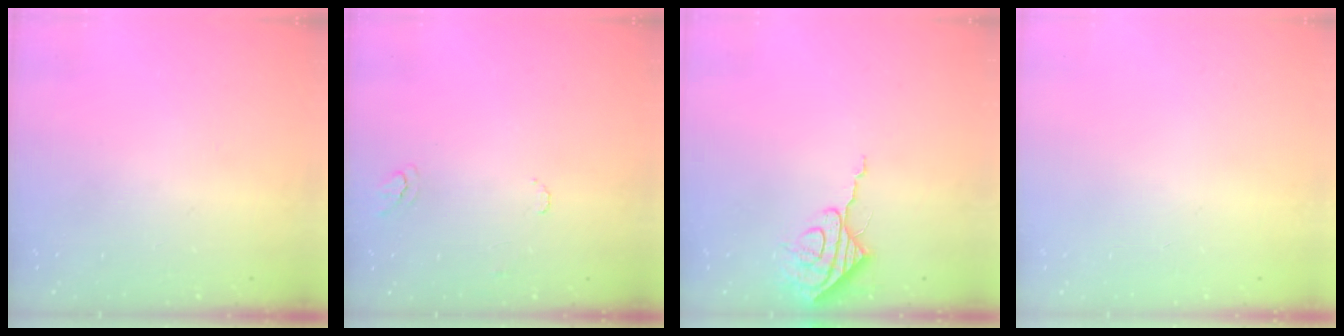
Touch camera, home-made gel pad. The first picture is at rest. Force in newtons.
{"total": 5.9, "press": 5.9, "slide": 0.6}
{"total": 8.4, "press": 8.4, "slide": 0.6}
{"total": 0.0}